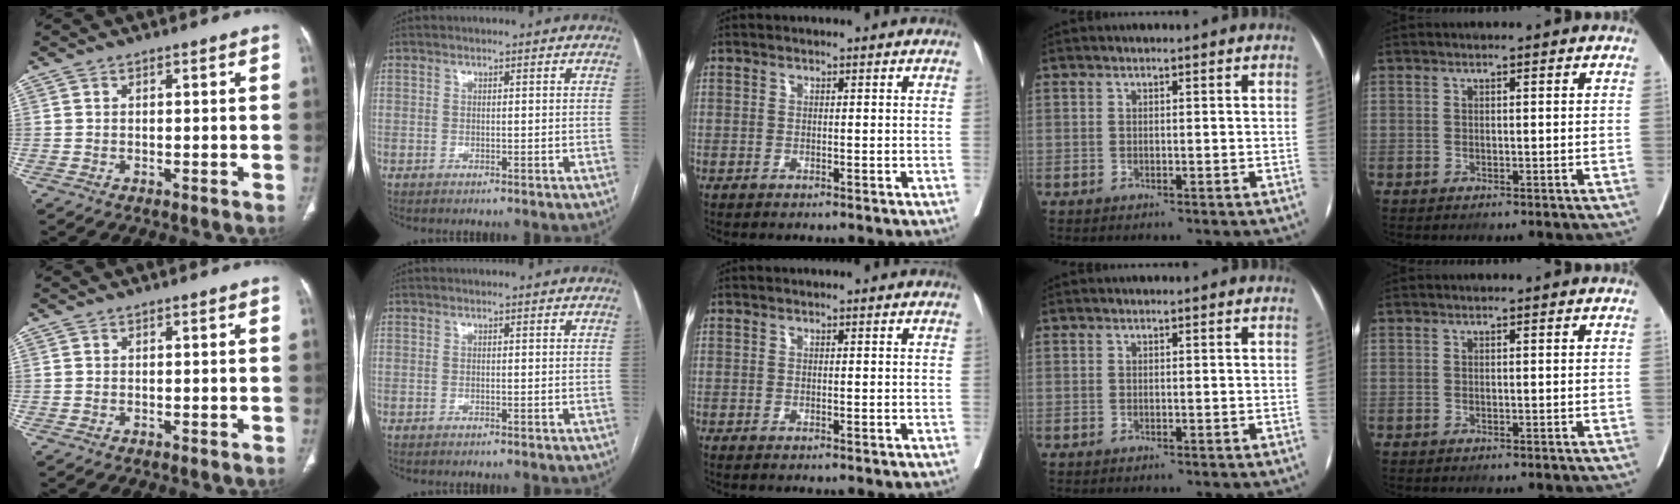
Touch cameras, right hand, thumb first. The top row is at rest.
{}